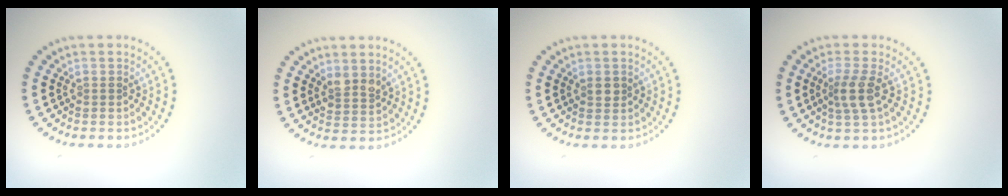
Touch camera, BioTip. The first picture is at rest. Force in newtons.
{"total": 1.8, "press": 1.5, "slide": 1.1}
{"total": 1.0, "press": 1.0, "slide": 0.4}
{"total": 2.5, "press": 1.9, "slide": 1.6}